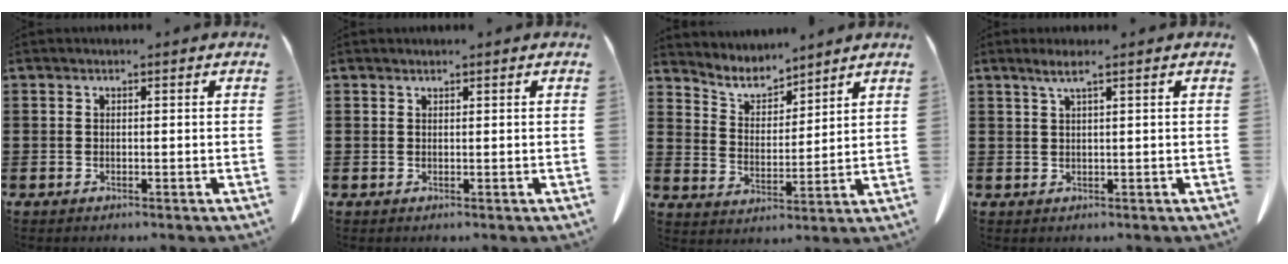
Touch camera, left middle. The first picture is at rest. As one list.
[{"total": 0.5, "force": [0.5, 0.0, 0.2], "torque": [-0.005, -0.004, 0.011]}, {"total": 5.0, "force": [4.8, 1.4, 0.8], "torque": [-0.041, -0.028, 0.083]}, {"total": 2.1, "force": [1.2, -0.2, 1.7], "torque": [-0.036, -0.003, 0.021]}]